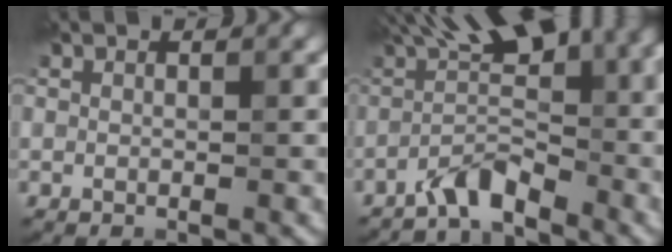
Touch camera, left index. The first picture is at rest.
{"total": 7.4, "force": [-3.6, 2.4, 6.0], "torque": [-0.087, 0.022, -0.077]}